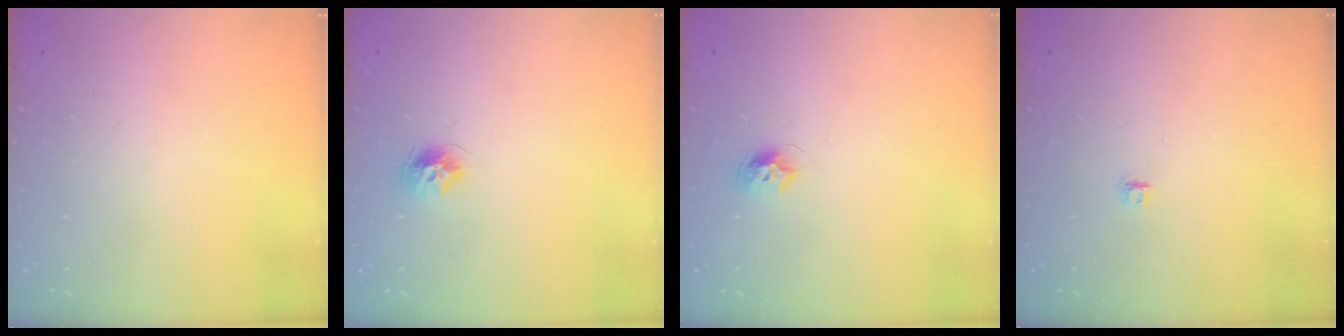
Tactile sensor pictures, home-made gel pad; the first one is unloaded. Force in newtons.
{"total": 8.4, "press": 8.3, "slide": 0.7}
{"total": 7.1, "press": 7.1, "slide": 0.5}
{"total": 3.8, "press": 3.8, "slide": 0.5}